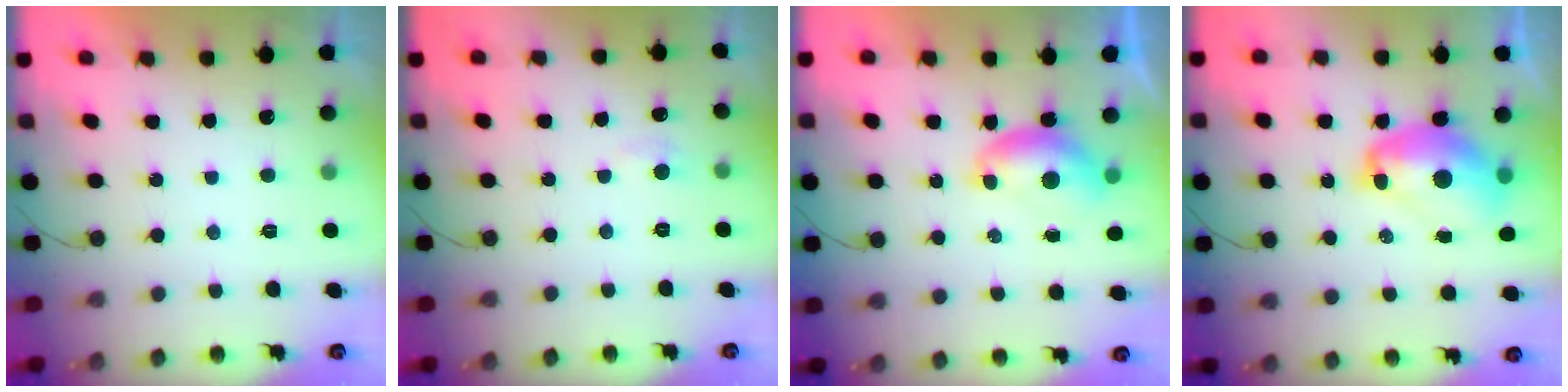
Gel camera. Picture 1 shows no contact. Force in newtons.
{"total": 2.8, "press": 2.7, "slide": 0.4}
{"total": 7.4, "press": 7.3, "slide": 1.0}
{"total": 13.2, "press": 13.2, "slide": 1.2}